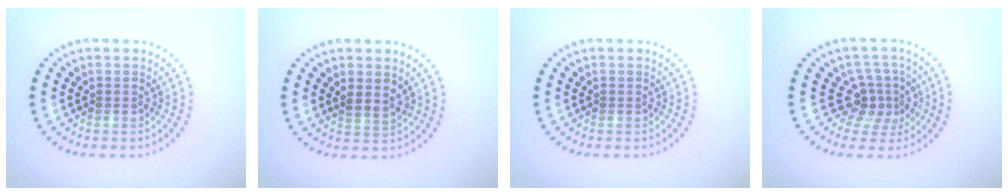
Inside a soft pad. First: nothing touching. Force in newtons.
{"total": 1.2, "press": 0.9, "slide": 0.8}
{"total": 0.0}
{"total": 3.1, "press": 2.3, "slide": 2.1}